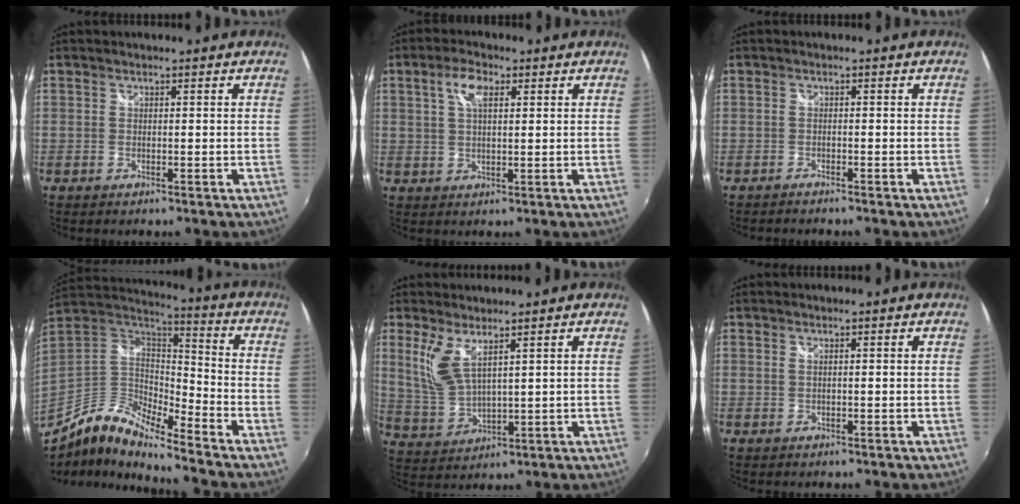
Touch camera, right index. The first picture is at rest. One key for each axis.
{"total": 4.7, "fx": 1.8, "fy": 2.1, "fz": 3.8, "tx": -0.069, "ty": 0.009, "tz": 0.032}
{"total": 1.6, "fx": -1.6, "fy": 0.1, "fz": 0.3, "tx": -0.016, "ty": -0.009, "tz": -0.030}
{"total": 13.0, "fx": -10.0, "fy": 2.9, "fz": 7.9, "tx": -0.150, "ty": -0.006, "tz": -0.202}
{"total": 6.7, "fx": 3.8, "fy": 2.3, "fz": 5.0, "tx": -0.108, "ty": -0.006, "tz": 0.087}
{"total": 0.0}